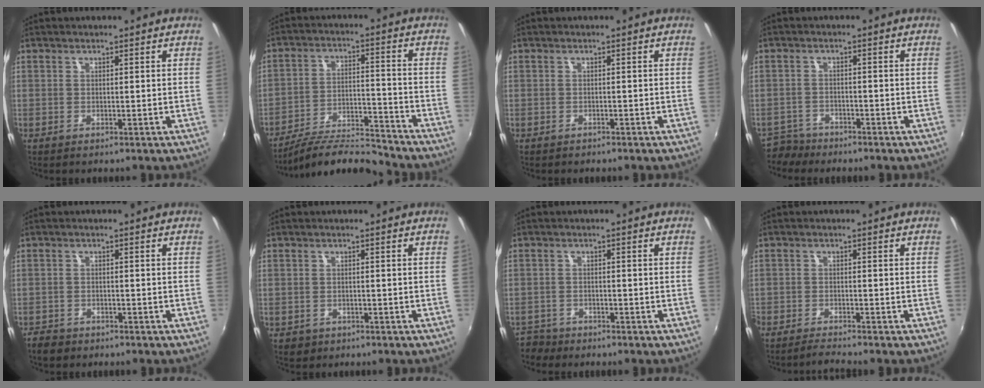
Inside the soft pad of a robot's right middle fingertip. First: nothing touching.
{"total": 12.1, "force": [-11.6, 1.1, 3.1], "torque": [-0.074, 0.000, -0.195]}
{"total": 0.9, "force": [-0.8, 0.4, 0.2], "torque": [-0.008, 0.000, -0.011]}
{"total": 4.1, "force": [-3.7, 1.8, 0.0], "torque": [-0.015, 0.002, -0.069]}
{"total": 3.7, "force": [-3.0, 1.9, 0.9], "torque": [-0.033, -0.004, -0.054]}
{"total": 2.6, "force": [-1.3, 2.1, 0.9], "torque": [-0.023, -0.003, -0.016]}
{"total": 4.3, "force": [-3.7, 2.2, 0.2], "torque": [-0.025, -0.003, -0.071]}
{"total": 2.7, "force": [-2.6, -0.4, 0.4], "torque": [-0.023, -0.008, -0.053]}